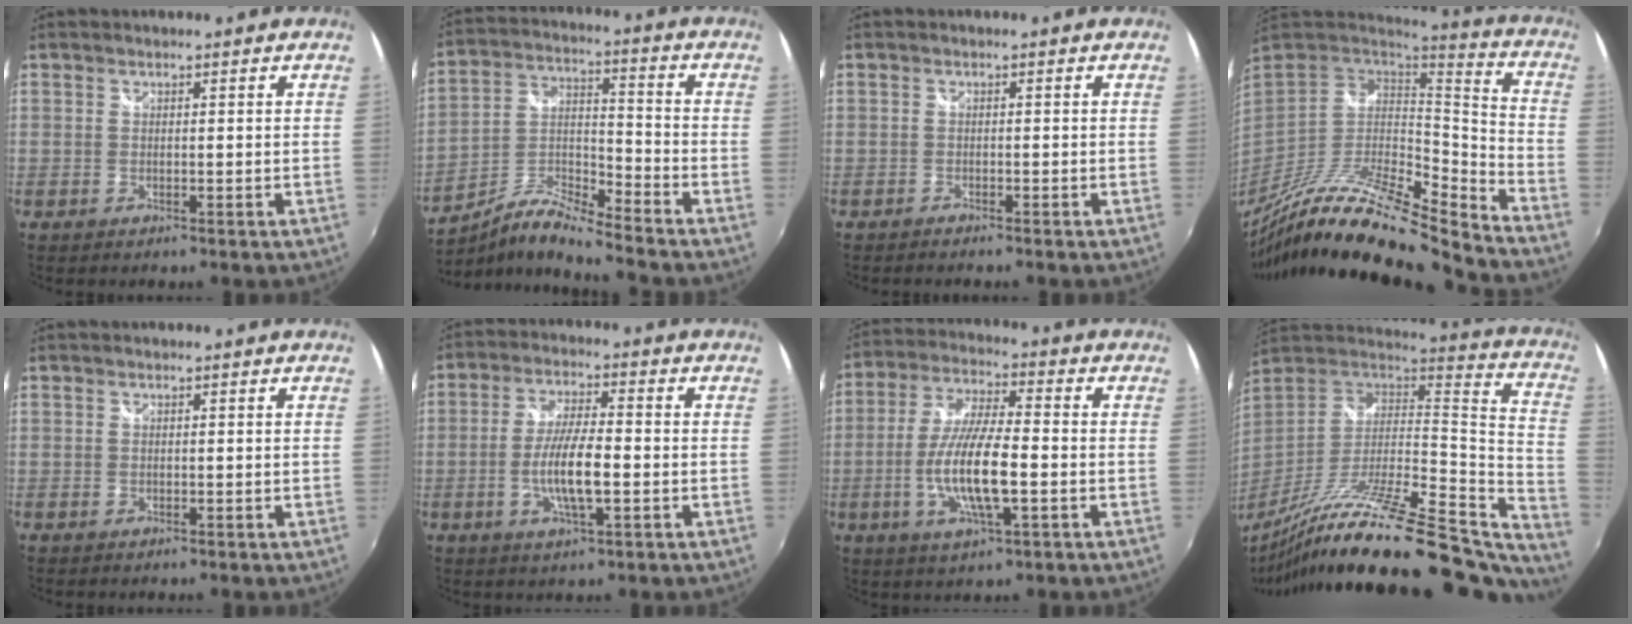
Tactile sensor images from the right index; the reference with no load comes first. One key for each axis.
{"total": 10.8, "fx": -8.9, "fy": 0.6, "fz": 6.1, "tx": -0.125, "ty": 0.005, "tz": -0.176}
{"total": 1.3, "fx": -1.2, "fy": 0.3, "fz": 0.4, "tx": -0.017, "ty": -0.006, "tz": -0.023}
{"total": 23.1, "fx": -19.0, "fy": 3.3, "fz": 12.6, "tx": -0.223, "ty": -0.027, "tz": -0.340}
{"total": 0.0}
{"total": 9.1, "fx": -2.2, "fy": 2.0, "fz": 8.6, "tx": -0.167, "ty": -0.003, "tz": -0.042}
{"total": 12.8, "fx": -3.1, "fy": 2.8, "fz": 12.1, "tx": -0.243, "ty": -0.005, "tz": -0.060}
{"total": 33.1, "fx": -25.7, "fy": 6.3, "fz": 19.8, "tx": -0.271, "ty": -0.052, "tz": -0.402}